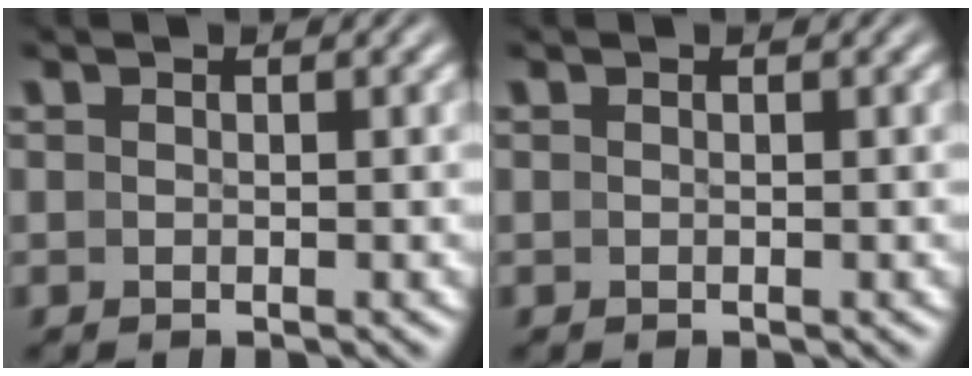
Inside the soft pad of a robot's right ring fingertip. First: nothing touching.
{"total": 0.0}